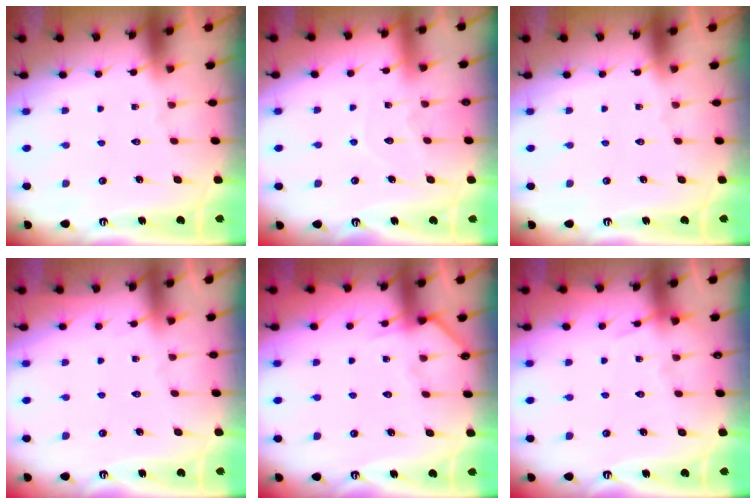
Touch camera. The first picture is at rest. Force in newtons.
{"total": 5.2, "press": 5.2, "slide": 0.3}
{"total": 0.0}
{"total": 2.6, "press": 2.6, "slide": 0.4}
{"total": 6.0, "press": 5.9, "slide": 0.7}
{"total": 4.9, "press": 4.9, "slide": 0.6}